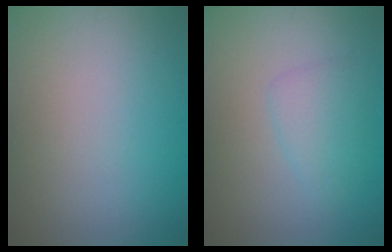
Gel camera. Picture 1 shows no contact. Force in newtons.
{"total": 1.9, "press": 1.9, "slide": 0.2}